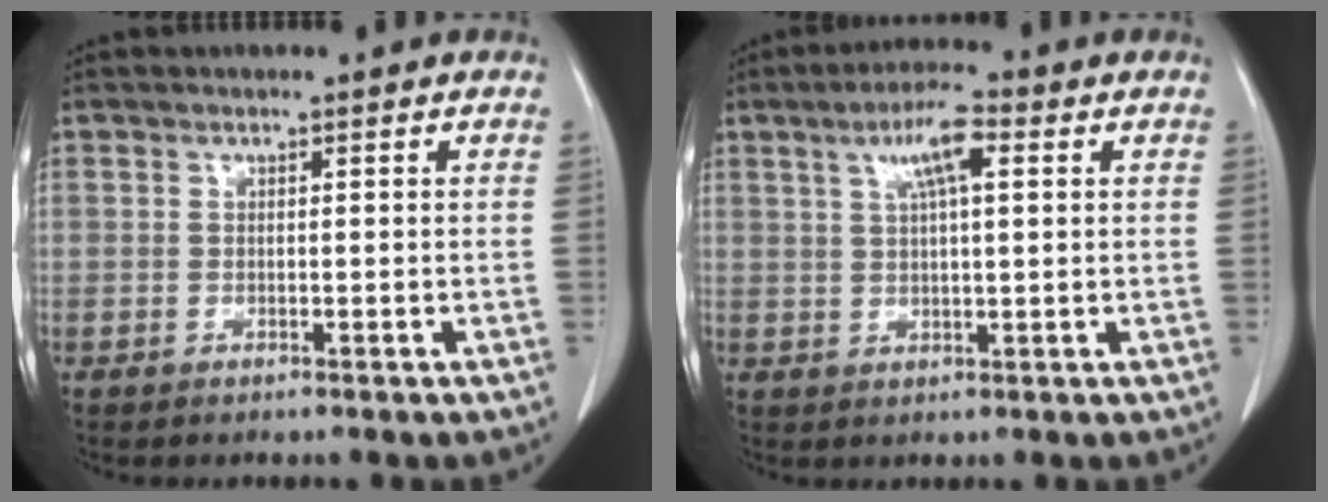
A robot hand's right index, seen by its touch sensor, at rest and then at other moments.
{"total": 6.6, "force": [2.7, 1.1, 5.9], "torque": [-0.109, 0.012, 0.046]}